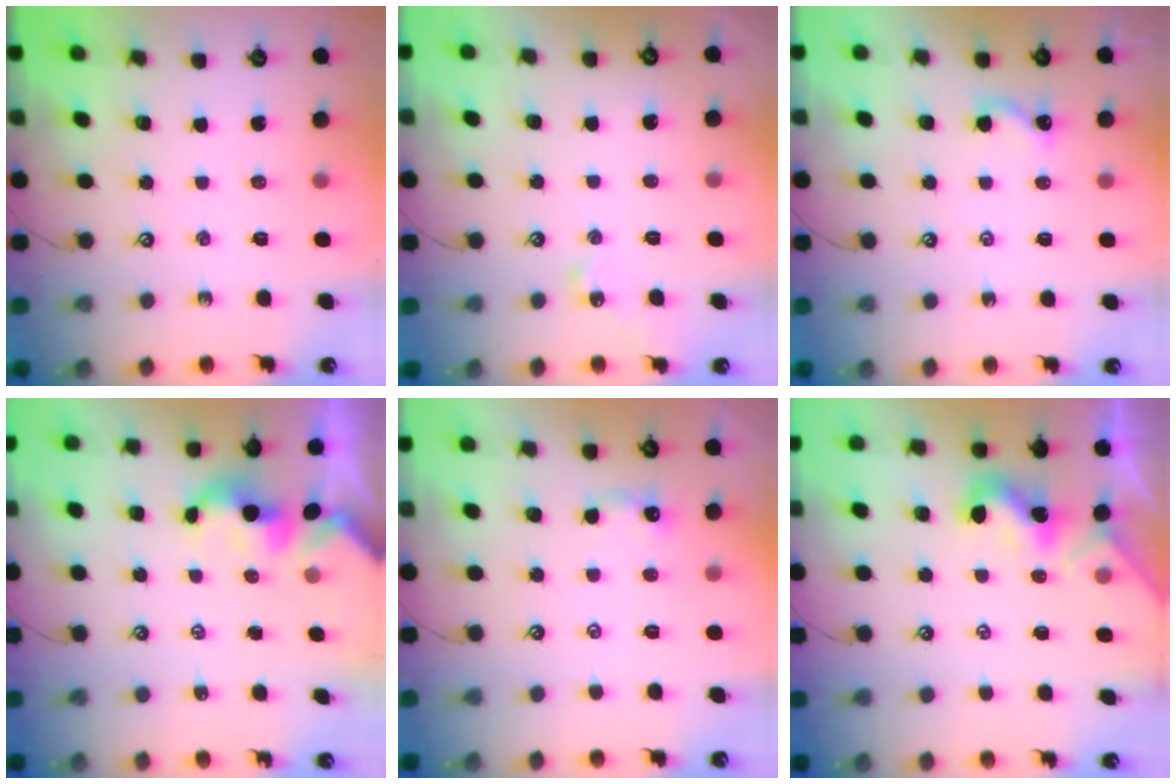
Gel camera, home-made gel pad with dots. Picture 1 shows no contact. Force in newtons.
{"total": 1.5, "press": 1.4, "slide": 0.4}
{"total": 3.7, "press": 3.6, "slide": 0.7}
{"total": 1.6, "press": 1.5, "slide": 0.4}
{"total": 2.3, "press": 2.2, "slide": 0.3}
{"total": 1.8, "press": 1.8, "slide": 0.5}